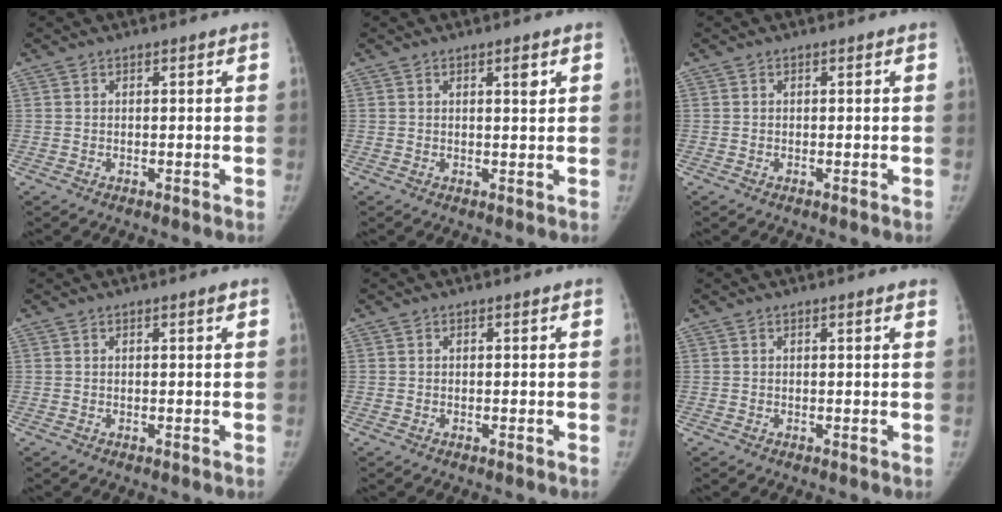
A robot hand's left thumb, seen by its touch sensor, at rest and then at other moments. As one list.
[{"total": 2.1, "force": [1.1, 0.4, 1.7], "torque": [-0.021, -0.006, 0.018]}, {"total": 0.0}, {"total": 0.6, "force": [0.3, 0.0, 0.5], "torque": [-0.008, 0.000, 0.003]}, {"total": 0.0}, {"total": 1.1, "force": [0.8, 0.1, 0.7], "torque": [-0.005, 0.003, 0.007]}]